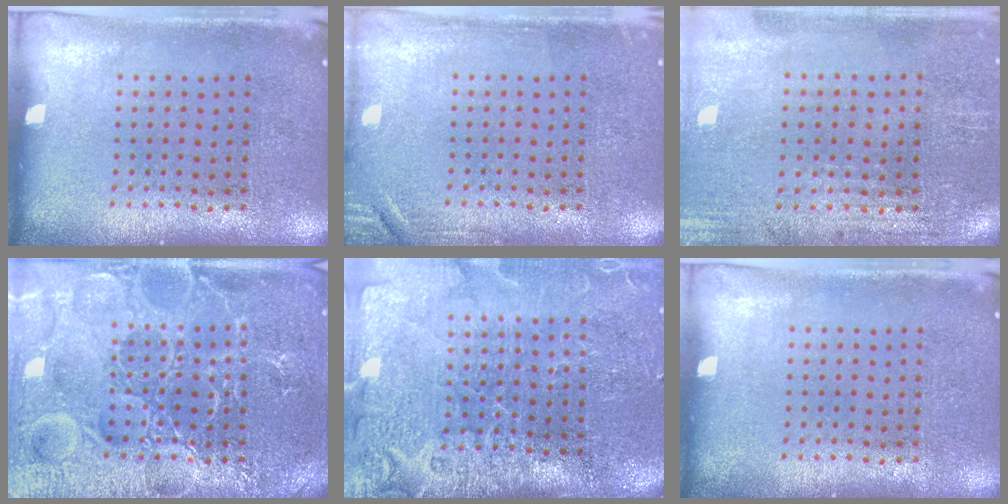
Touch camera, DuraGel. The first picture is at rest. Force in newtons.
{"total": 1.7, "press": 1.7, "slide": 0.2}
{"total": 0.6, "press": 0.5, "slide": 0.4}
{"total": 7.5, "press": 7.4, "slide": 1.0}
{"total": 4.0, "press": 3.5, "slide": 2.0}
{"total": 0.0}